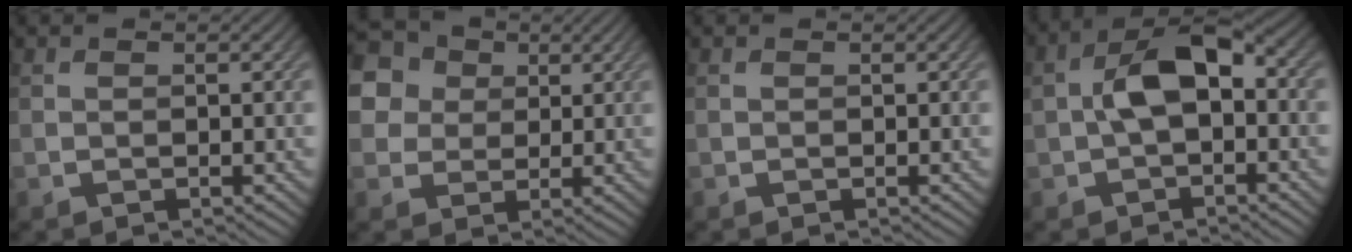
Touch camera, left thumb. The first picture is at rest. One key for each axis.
{"total": 12.6, "fx": 4.9, "fy": 10.5, "fz": 5.0, "tx": -0.158, "ty": 0.030, "tz": 0.084}
{"total": 0.0}
{"total": 6.6, "fx": 0.0, "fy": 3.8, "fz": 5.4, "tx": -0.098, "ty": 0.011, "tz": -0.005}